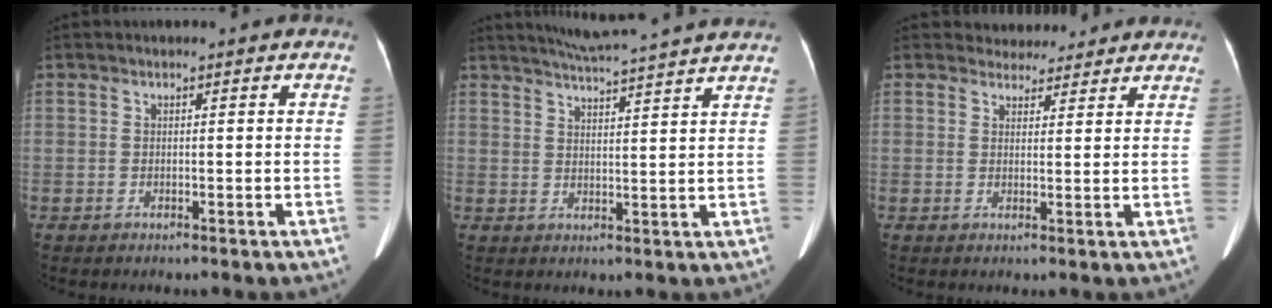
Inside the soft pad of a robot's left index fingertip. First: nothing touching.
{"total": 13.0, "force": [11.9, -0.9, 5.2], "torque": [-0.092, 0.005, 0.154]}
{"total": 5.3, "force": [4.9, 2.1, 0.2], "torque": [0.004, 0.011, 0.056]}